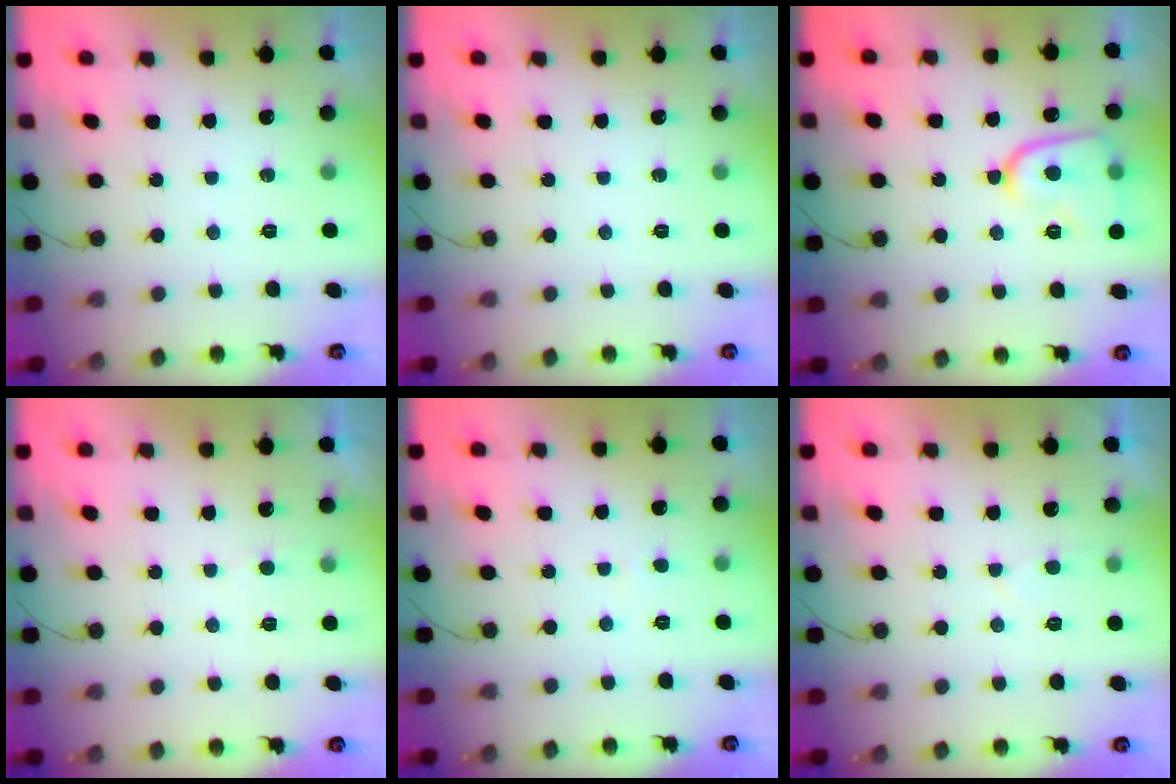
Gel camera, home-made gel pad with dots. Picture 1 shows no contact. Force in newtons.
{"total": 0.0}
{"total": 11.6, "press": 11.5, "slide": 1.0}
{"total": 1.6, "press": 1.6, "slide": 0.2}
{"total": 0.7, "press": 0.7, "slide": 0.1}
{"total": 2.3, "press": 2.3, "slide": 0.3}